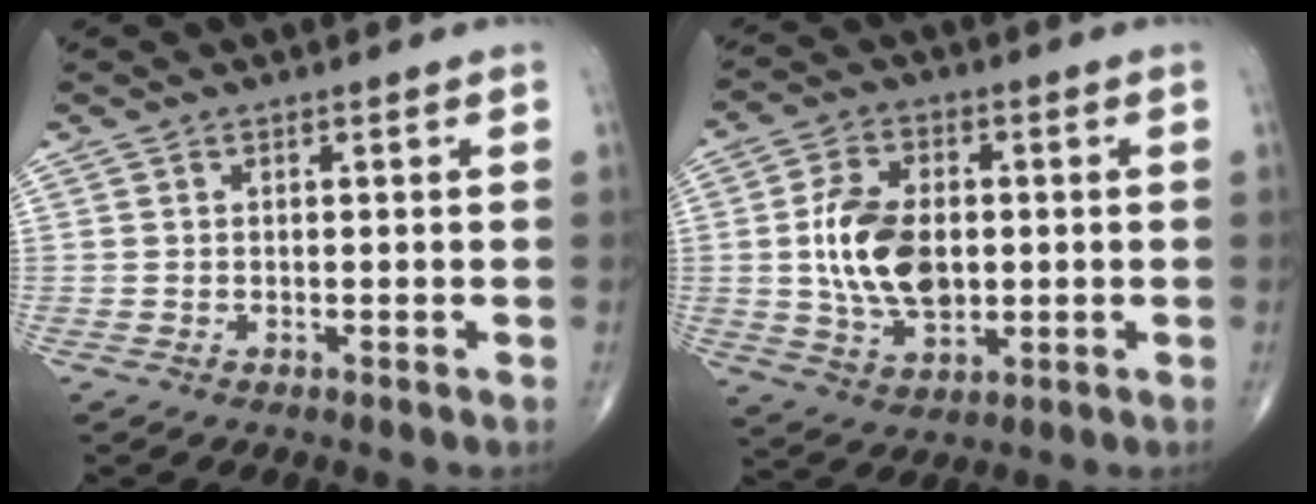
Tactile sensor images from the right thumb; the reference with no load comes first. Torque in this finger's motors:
{"motor_torque": [-0.17, 1.11, 0.82, 0.25, 0.13]}